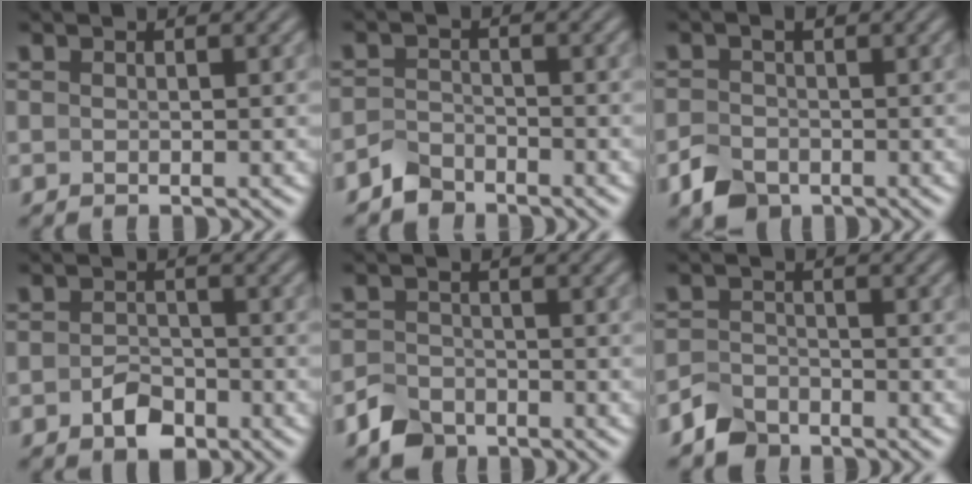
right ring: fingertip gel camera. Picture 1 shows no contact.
{"total": 3.0, "force": [-2.9, 1.0, 0.1], "torque": [-0.003, -0.012, -0.048]}
{"total": 2.6, "force": [-2.0, 1.4, 0.7], "torque": [-0.007, -0.014, -0.034]}
{"total": 2.7, "force": [-1.9, 1.5, 1.3], "torque": [-0.010, -0.005, -0.031]}
{"total": 3.3, "force": [-2.8, 1.5, 0.4], "torque": [-0.006, -0.015, -0.047]}
{"total": 3.6, "force": [-3.1, 1.7, 0.4], "torque": [-0.009, -0.017, -0.050]}